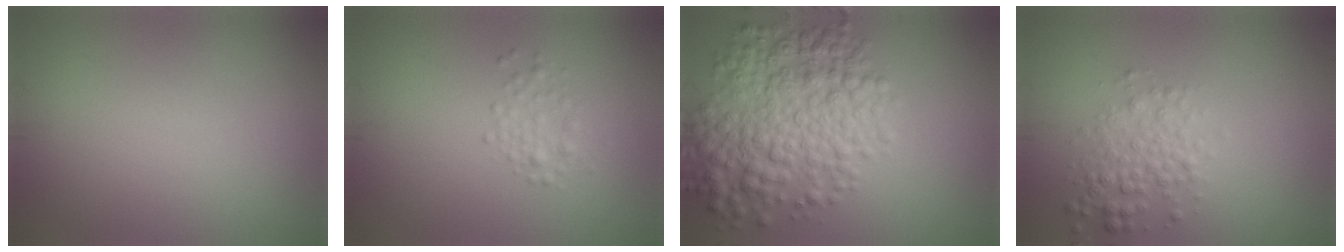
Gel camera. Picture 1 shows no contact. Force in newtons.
{"total": 2.2, "press": 2.2, "slide": 0.0}
{"total": 7.9, "press": 7.9, "slide": 0.2}
{"total": 2.8, "press": 2.8, "slide": 0.0}